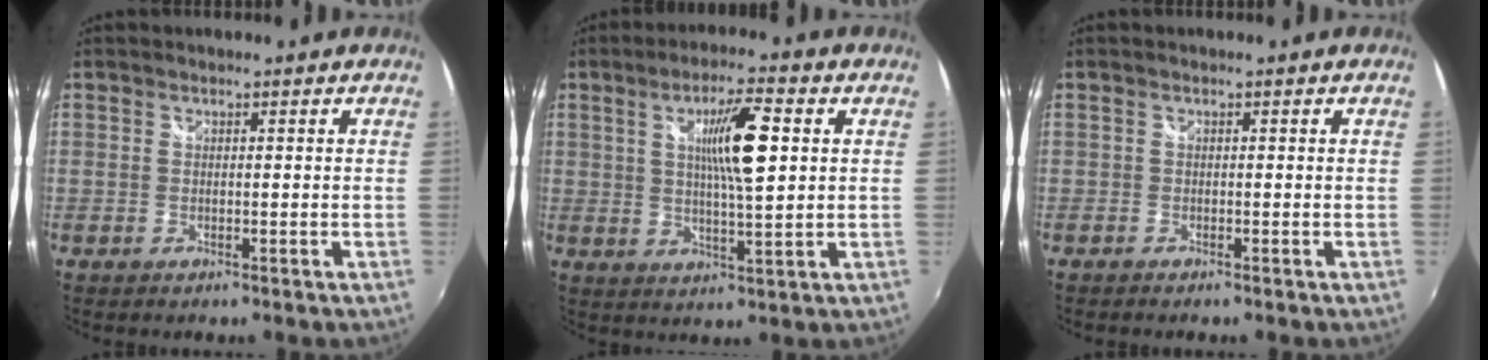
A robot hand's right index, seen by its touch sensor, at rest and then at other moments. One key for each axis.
{"total": 9.2, "fx": 2.9, "fy": 0.0, "fz": 8.7, "tx": -0.139, "ty": -0.003, "tz": 0.052}
{"total": 1.8, "fx": -0.1, "fy": -1.7, "fz": -0.7, "tx": 0.016, "ty": -0.011, "tz": -0.003}